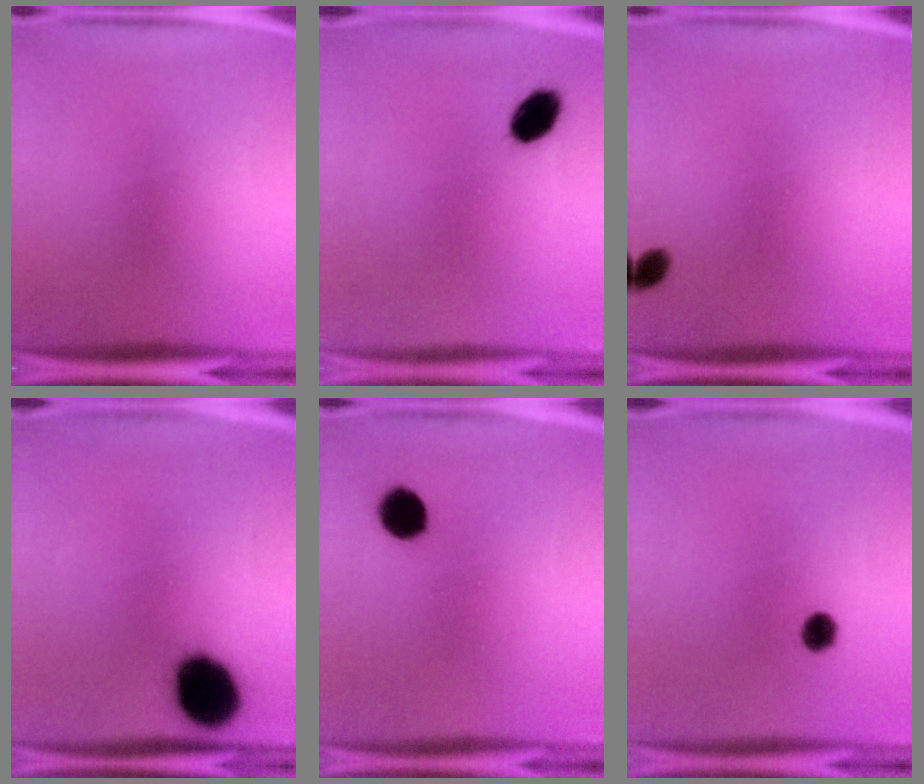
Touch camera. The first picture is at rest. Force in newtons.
{"total": 6.2}
{"total": 2.3}
{"total": 16.9}
{"total": 6.4}
{"total": 2.5}